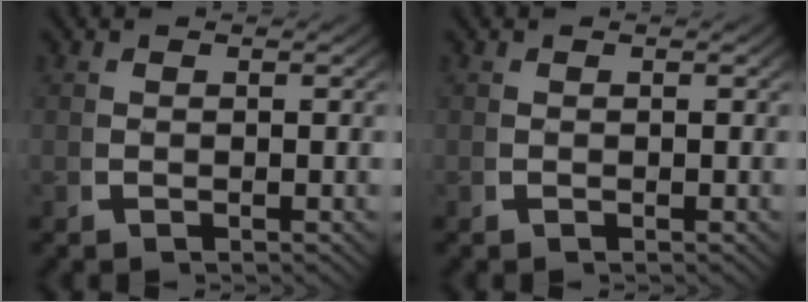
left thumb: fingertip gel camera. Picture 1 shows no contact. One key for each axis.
{"total": 0.0}